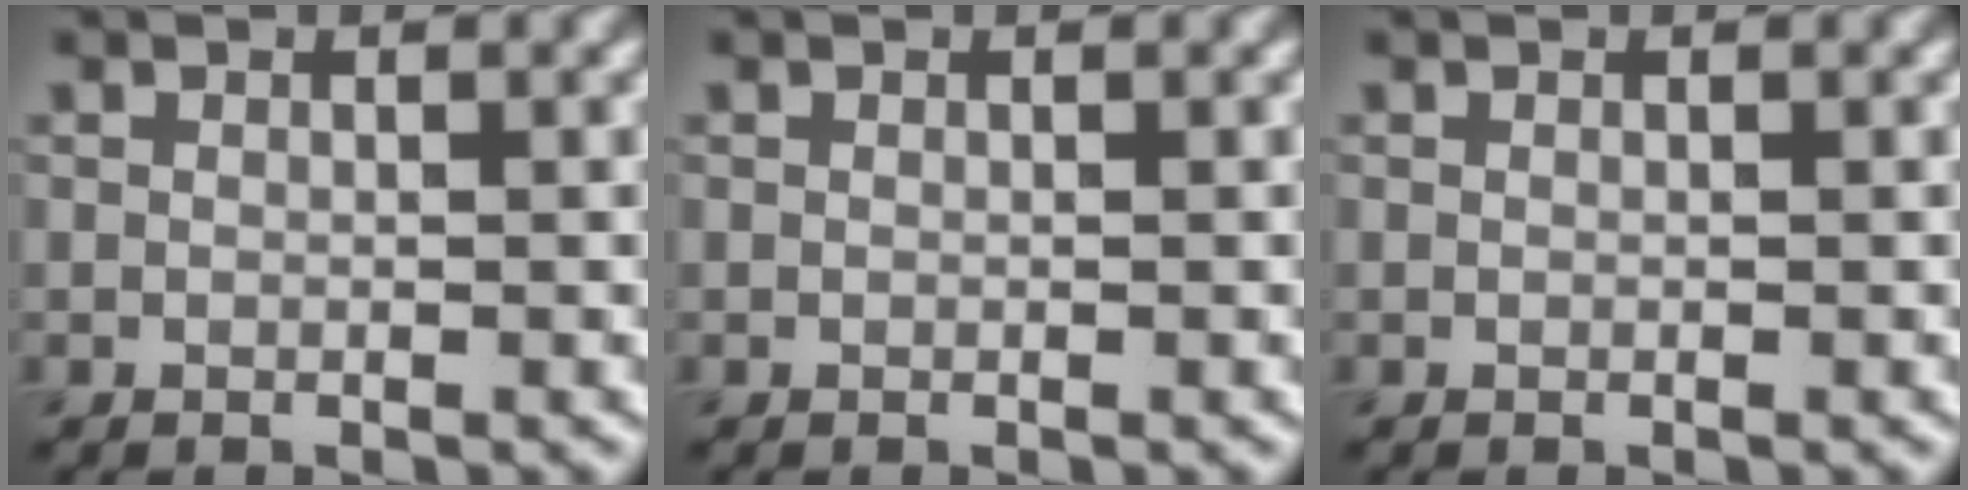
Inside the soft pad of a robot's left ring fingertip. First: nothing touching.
{"total": 0.0}
{"total": 0.0}